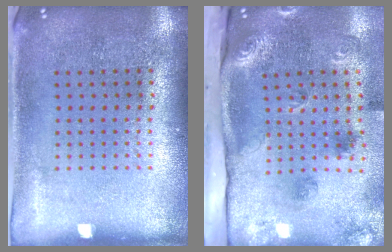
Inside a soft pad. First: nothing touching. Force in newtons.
{"total": 3.0, "press": 2.0, "slide": 2.2}